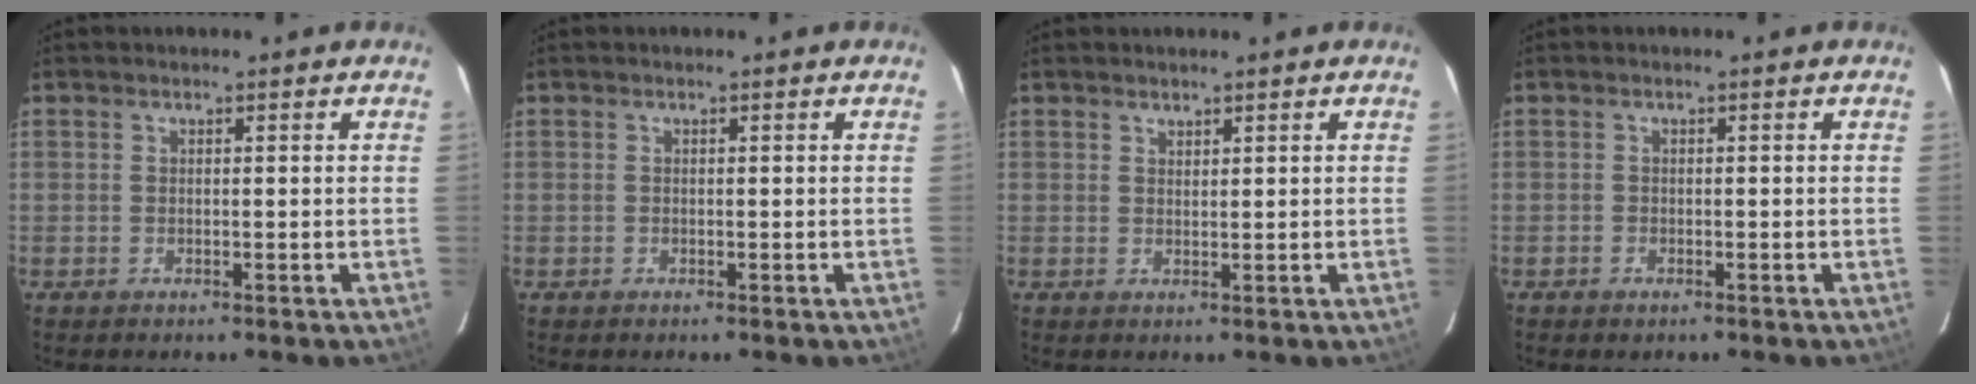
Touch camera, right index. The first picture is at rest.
{"total": 0.0}
{"total": 1.0, "force": [0.9, 0.4, 0.1], "torque": [-0.002, 0.001, 0.017]}
{"total": 1.0, "force": [-0.7, 0.7, 0.2], "torque": [-0.006, -0.001, -0.011]}